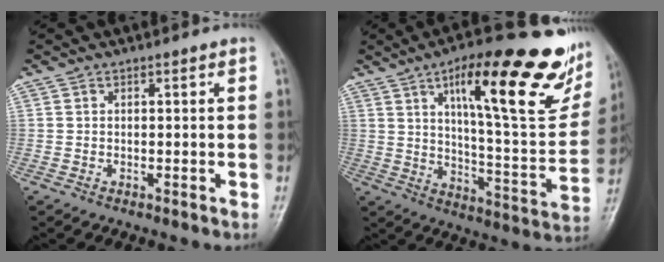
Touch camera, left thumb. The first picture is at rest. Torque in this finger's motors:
{"motor_torque": [0.51, 0.52, 1.56, -1.22, 0.20]}